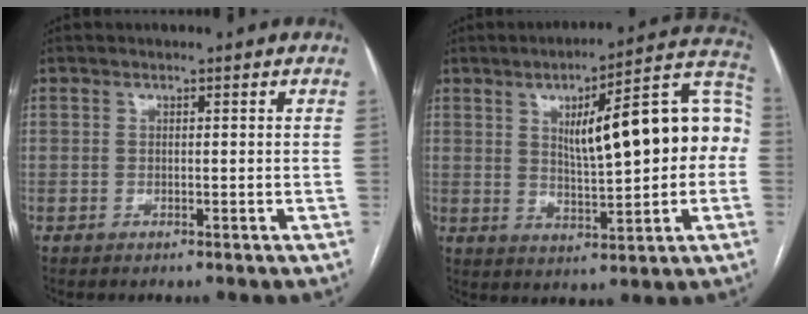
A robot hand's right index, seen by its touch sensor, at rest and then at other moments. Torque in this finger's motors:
{"motor_torque": [1.82, 0.32, 0.93, 0.11]}